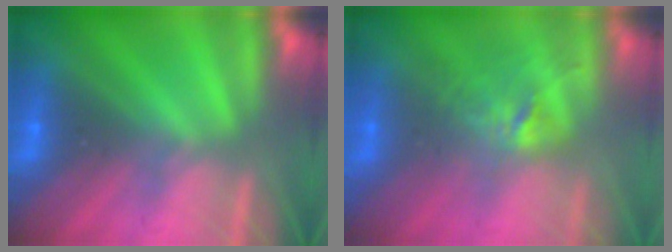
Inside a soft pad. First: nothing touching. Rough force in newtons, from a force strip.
{"total": 2.7}